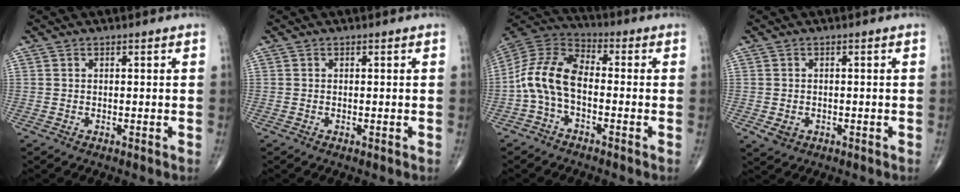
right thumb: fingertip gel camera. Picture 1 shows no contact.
{"total": 0.0}
{"total": 11.1, "force": [-2.1, 6.2, 8.9], "torque": [-0.176, 0.036, -0.055]}
{"total": 2.6, "force": [-0.8, 2.1, 1.3], "torque": [-0.017, 0.001, -0.005]}